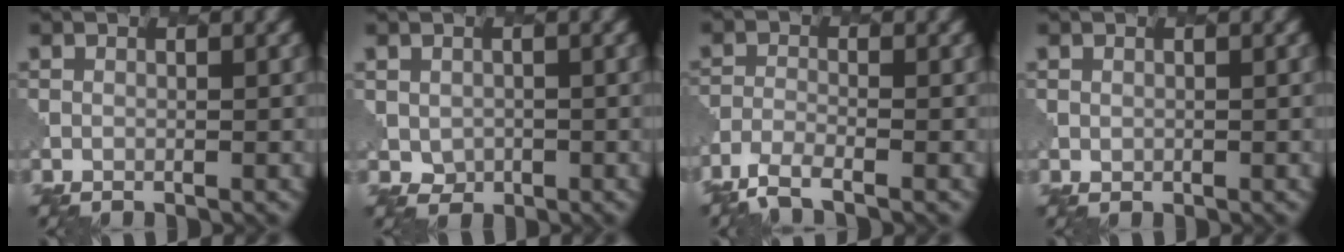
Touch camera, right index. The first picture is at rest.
{"total": 1.4, "force": [0.2, 1.4, 0.3], "torque": [-0.007, -0.008, 0.006]}
{"total": 3.0, "force": [-2.5, 0.6, 1.5], "torque": [-0.037, -0.010, -0.059]}
{"total": 0.6, "force": [0.2, 0.5, 0.0], "torque": [-0.002, -0.005, 0.007]}